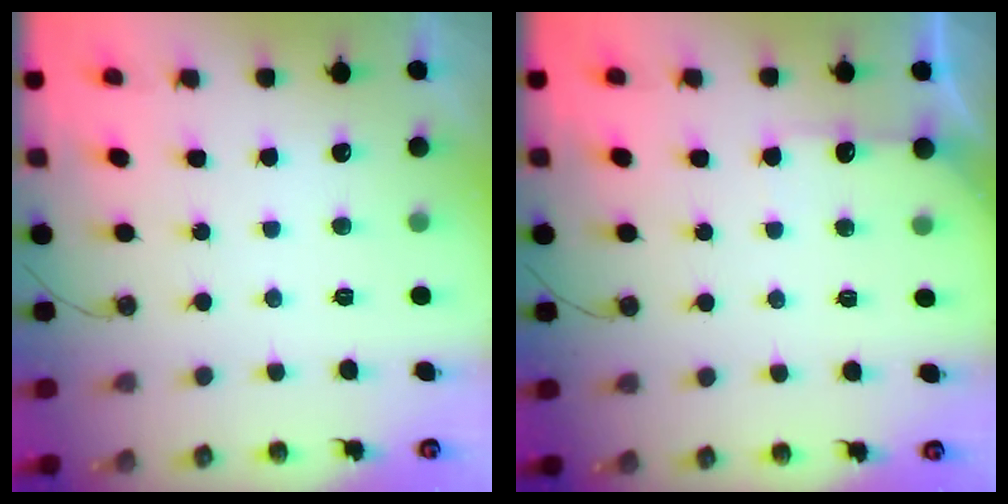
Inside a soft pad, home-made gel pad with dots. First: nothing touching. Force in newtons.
{"total": 5.3, "press": 5.2, "slide": 0.6}